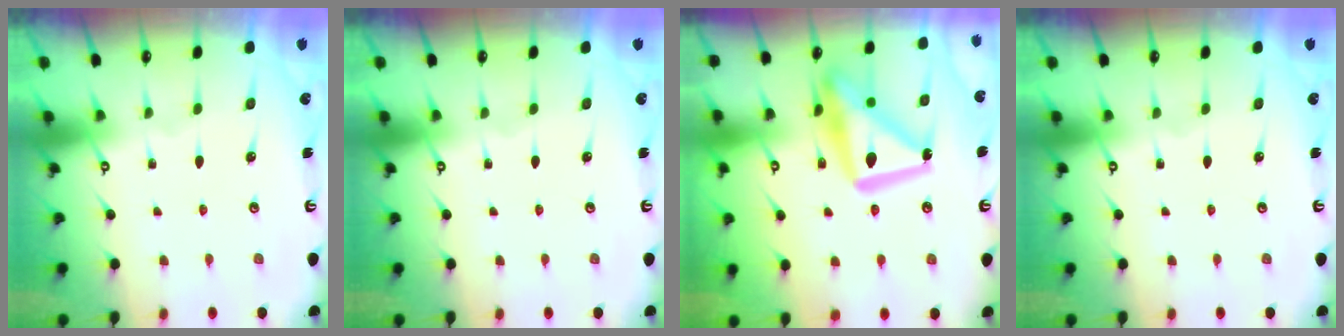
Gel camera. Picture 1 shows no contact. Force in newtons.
{"total": 0.0}
{"total": 17.5, "press": 17.4, "slide": 1.8}
{"total": 0.0}